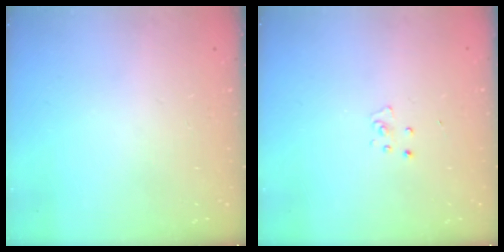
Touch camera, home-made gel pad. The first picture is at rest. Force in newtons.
{"total": 2.6, "press": 2.6, "slide": 0.2}